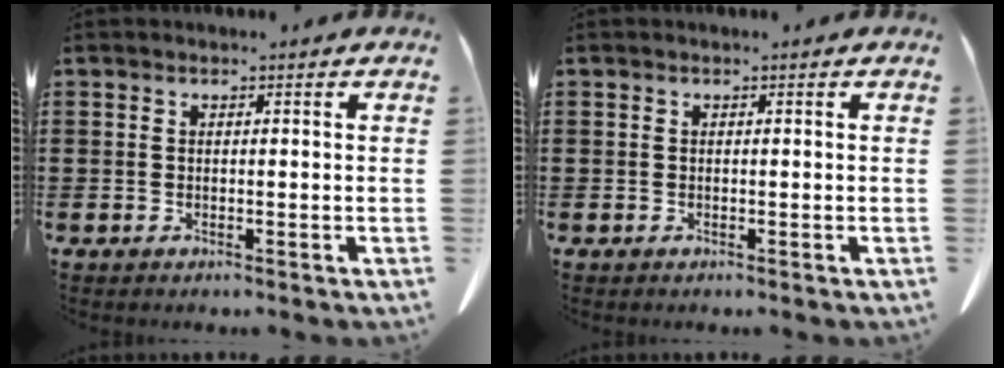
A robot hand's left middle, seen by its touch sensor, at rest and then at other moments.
{"total": 0.0}